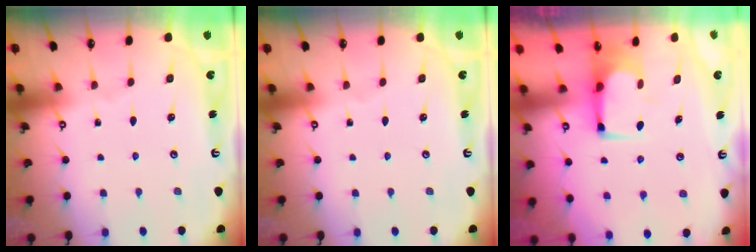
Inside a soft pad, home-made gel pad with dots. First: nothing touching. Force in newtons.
{"total": 0.0}
{"total": 2.4, "press": 2.4, "slide": 0.2}